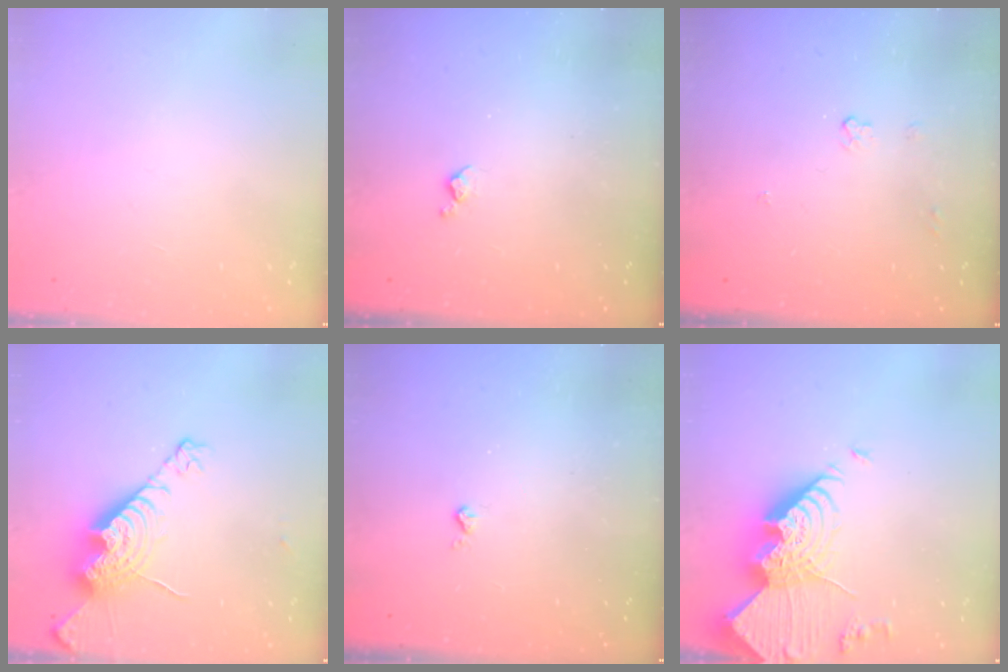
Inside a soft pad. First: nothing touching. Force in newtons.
{"total": 3.2, "press": 3.1, "slide": 0.6}
{"total": 3.6, "press": 3.6, "slide": 0.5}
{"total": 14.5, "press": 14.4, "slide": 1.3}
{"total": 2.0, "press": 2.0, "slide": 0.4}
{"total": 24.8, "press": 24.6, "slide": 2.6}